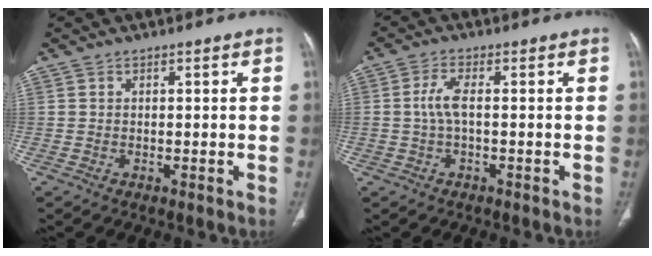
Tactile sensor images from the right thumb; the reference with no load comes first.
{"total": 3.9, "force": [-0.1, 1.5, 3.7], "torque": [-0.090, 0.007, -0.005]}